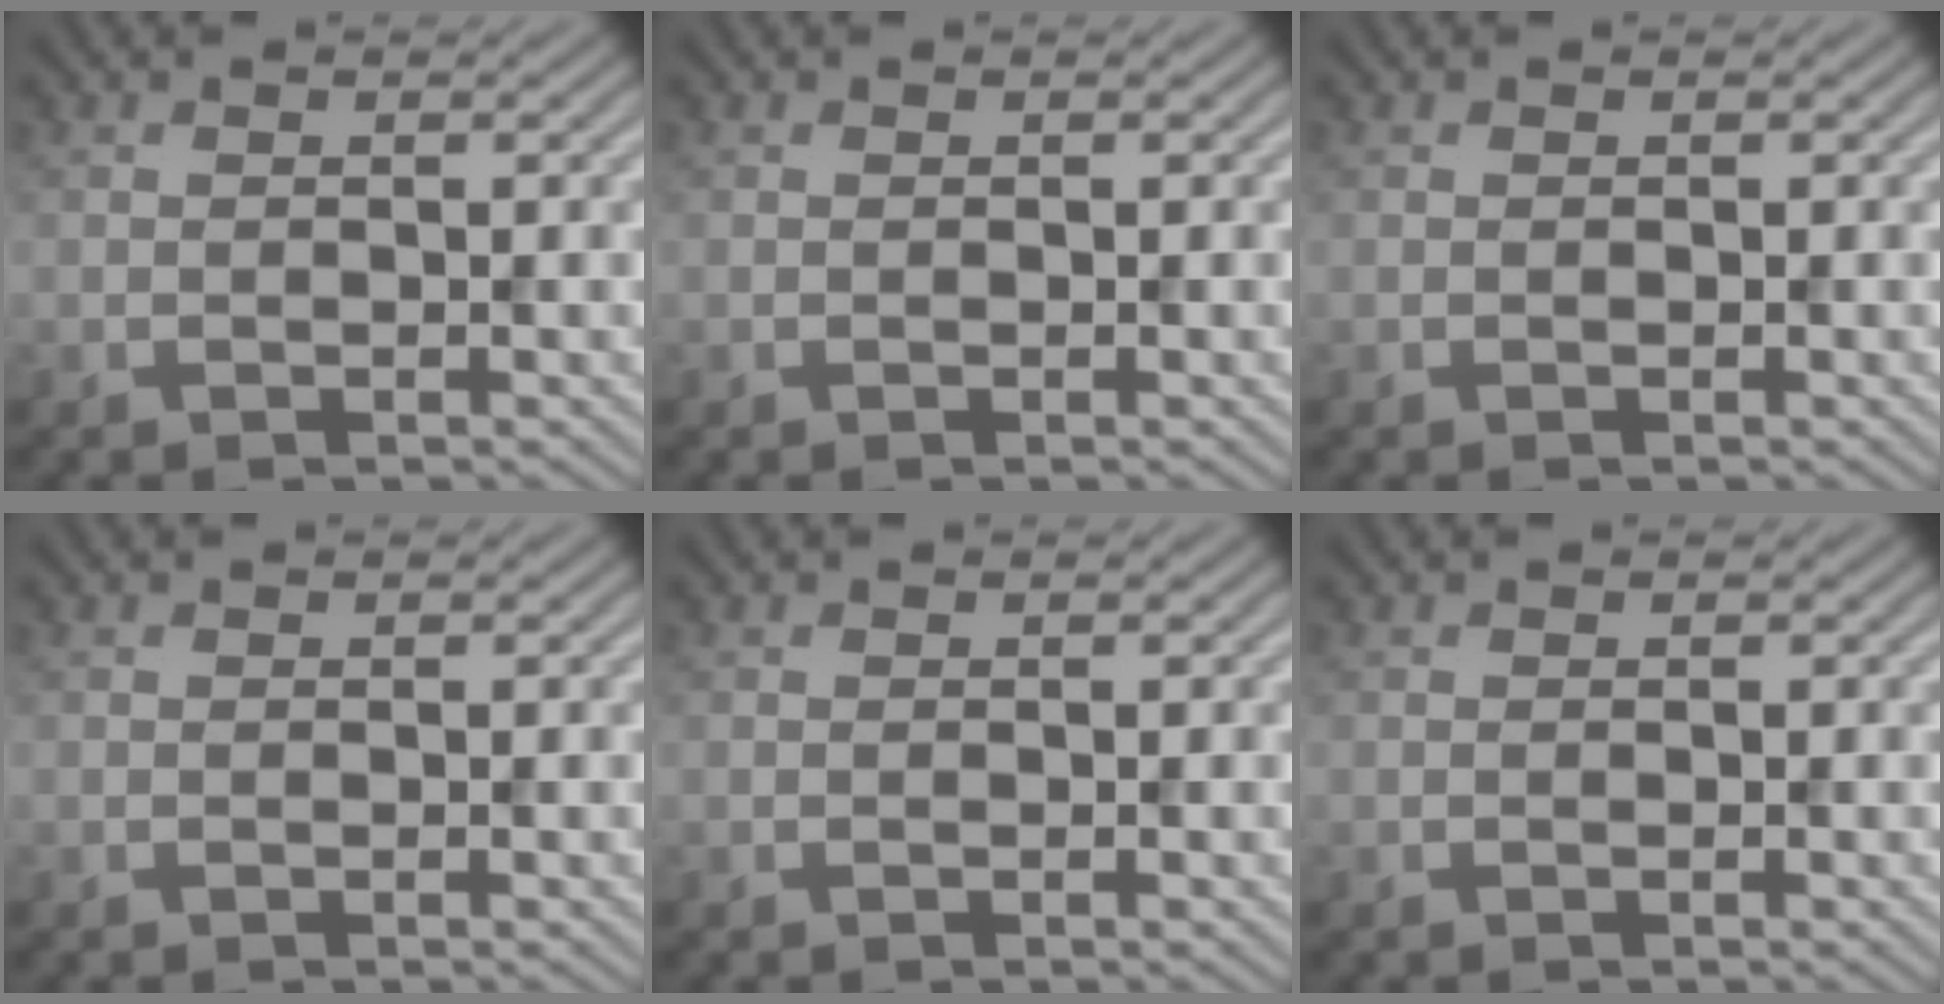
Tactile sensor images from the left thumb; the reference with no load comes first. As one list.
[{"total": 0.0}, {"total": 0.0}, {"total": 0.0}, {"total": 0.0}, {"total": 0.0}]